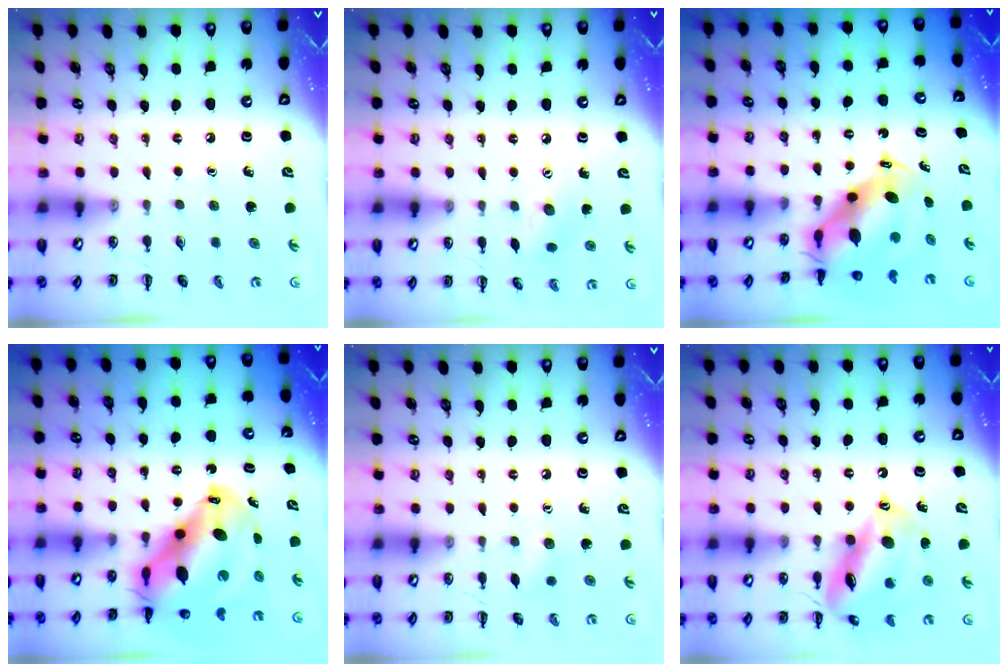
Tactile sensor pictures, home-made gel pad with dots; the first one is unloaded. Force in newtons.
{"total": 6.7, "press": 6.6, "slide": 1.2}
{"total": 8.3, "press": 8.0, "slide": 2.1}
{"total": 17.3, "press": 16.7, "slide": 4.6}
{"total": 3.8, "press": 3.6, "slide": 1.0}
{"total": 16.7, "press": 16.6, "slide": 2.0}